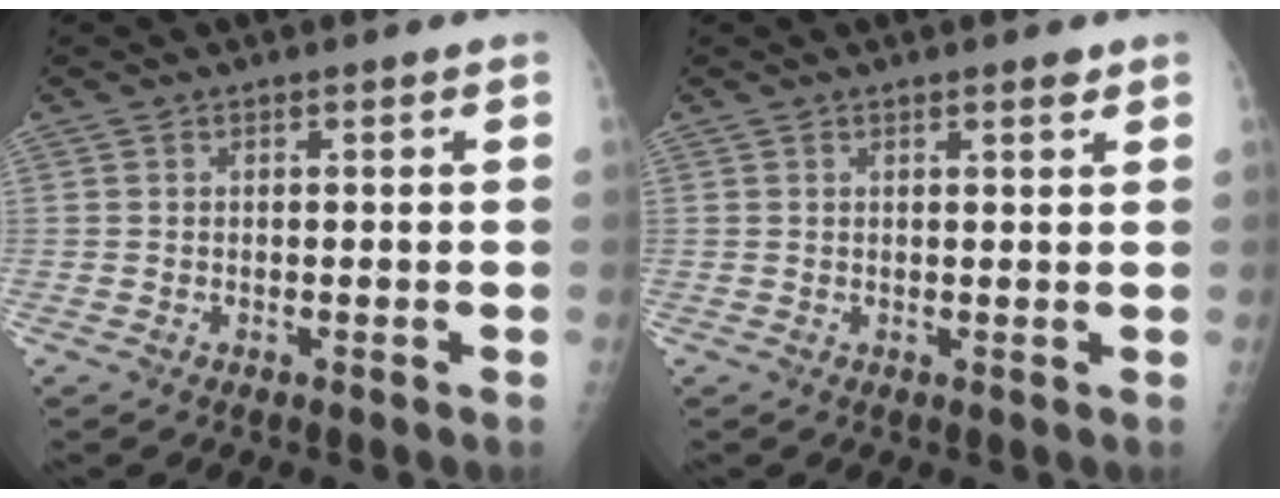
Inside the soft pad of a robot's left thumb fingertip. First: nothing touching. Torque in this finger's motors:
{"motor_torque": [-0.14, 0.08, -0.23, -0.20, -0.01]}